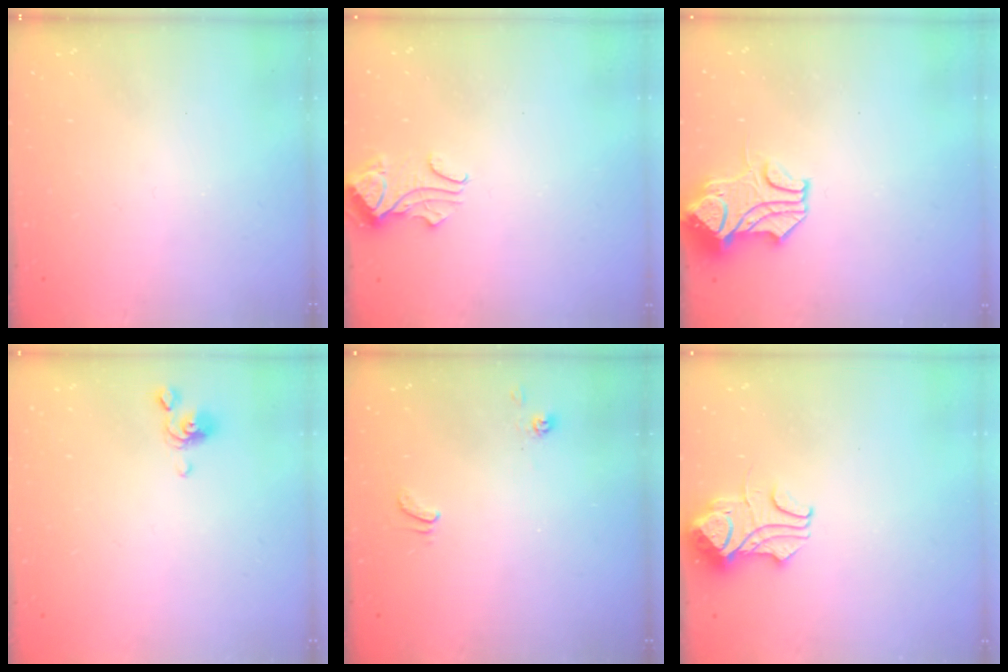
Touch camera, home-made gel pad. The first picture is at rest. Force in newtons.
{"total": 1.0, "press": 0.8, "slide": 0.5}
{"total": 1.6, "press": 1.0, "slide": 1.2}
{"total": 2.3, "press": 2.3, "slide": 0.6}
{"total": 2.3, "press": 2.3, "slide": 0.4}
{"total": 4.2, "press": 4.2, "slide": 0.4}